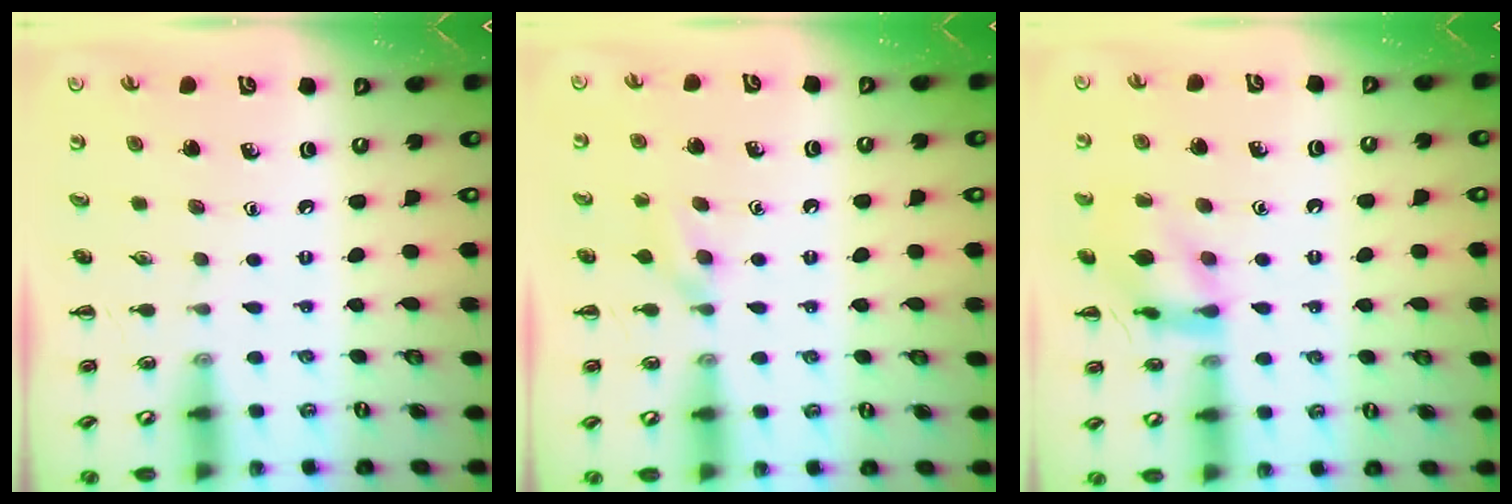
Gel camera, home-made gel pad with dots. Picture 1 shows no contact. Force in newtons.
{"total": 4.4, "press": 4.1, "slide": 1.5}
{"total": 13.2, "press": 13.2, "slide": 0.7}